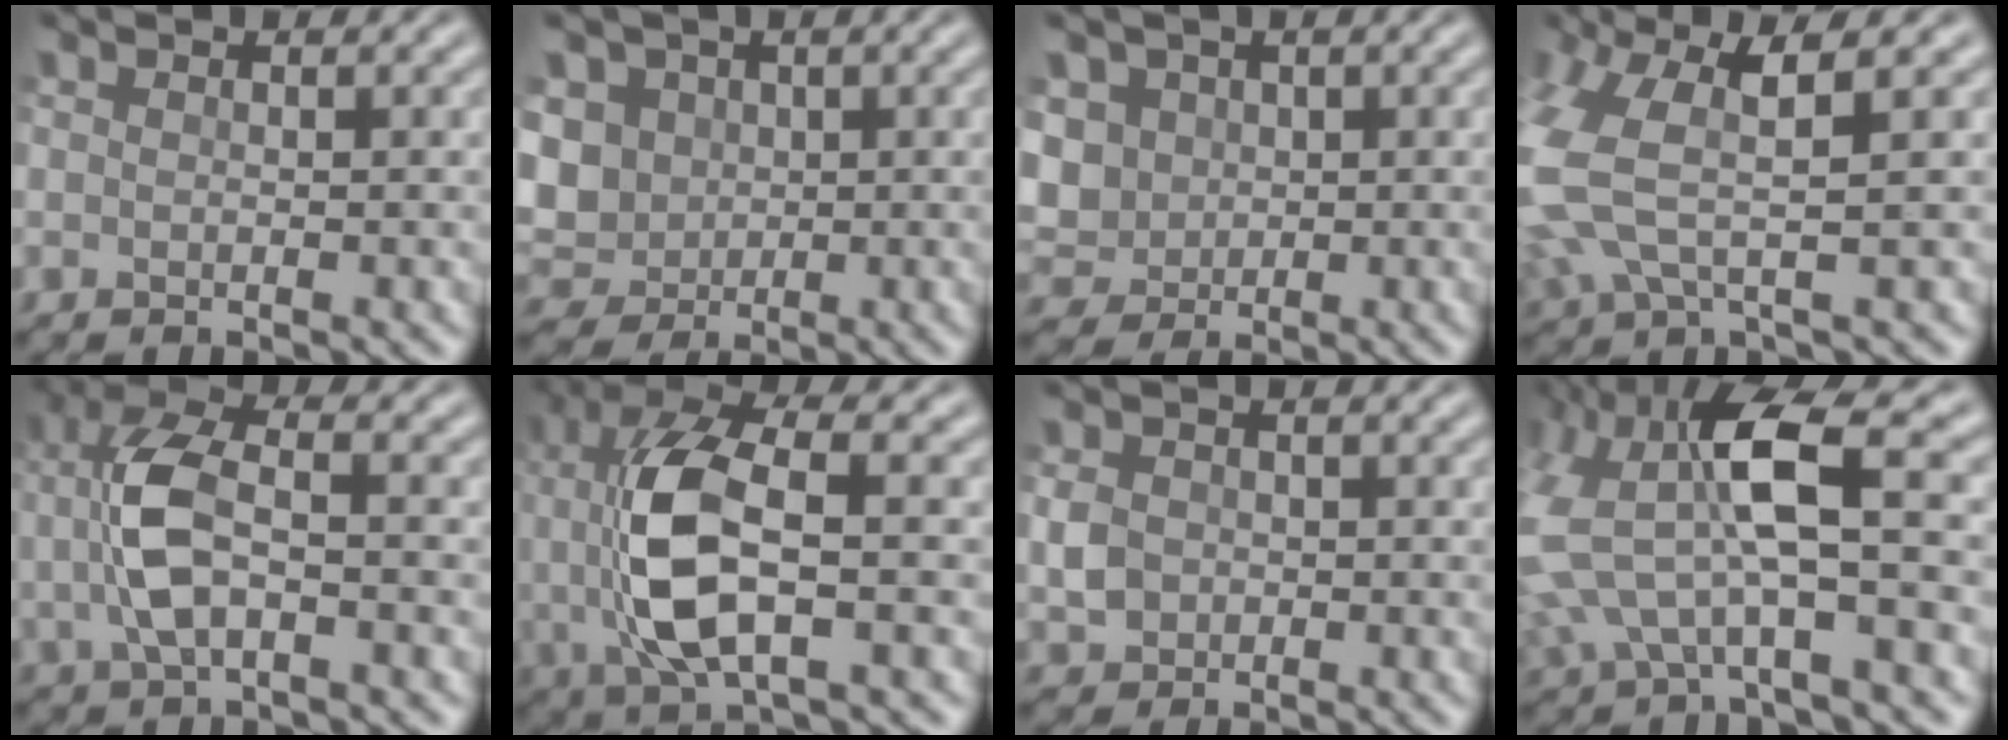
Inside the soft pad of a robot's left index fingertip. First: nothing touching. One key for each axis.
{"total": 7.2, "fx": 0.3, "fy": 6.2, "fz": 3.6, "tx": -0.083, "ty": 0.000, "tz": -0.011}
{"total": 6.5, "fx": 0.3, "fy": 5.6, "fz": 3.2, "tx": -0.079, "ty": 0.006, "tz": -0.014}
{"total": 6.4, "fx": 0.8, "fy": 2.4, "fz": 5.9, "tx": -0.164, "ty": 0.004, "tz": 0.013}
{"total": 6.0, "fx": -0.5, "fy": 2.8, "fz": 5.3, "tx": -0.120, "ty": 0.007, "tz": -0.013}
{"total": 9.1, "fx": -0.3, "fy": 4.0, "fz": 8.2, "tx": -0.180, "ty": 0.005, "tz": -0.004}
{"total": 2.2, "fx": -0.5, "fy": 1.9, "fz": 0.9, "tx": -0.021, "ty": 0.002, "tz": -0.010}
{"total": 10.5, "fx": 0.7, "fy": 4.2, "fz": 9.6, "tx": -0.222, "ty": 0.010, "tz": 0.007}